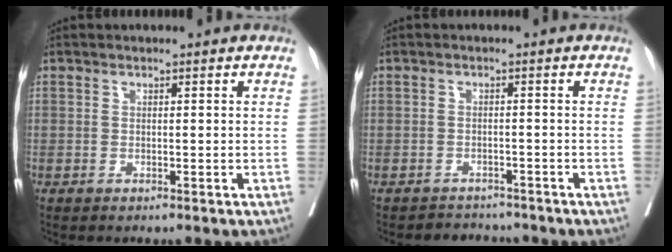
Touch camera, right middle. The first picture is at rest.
{"total": 3.1, "force": [-2.9, 0.7, -0.8], "torque": [0.017, -0.001, -0.048]}